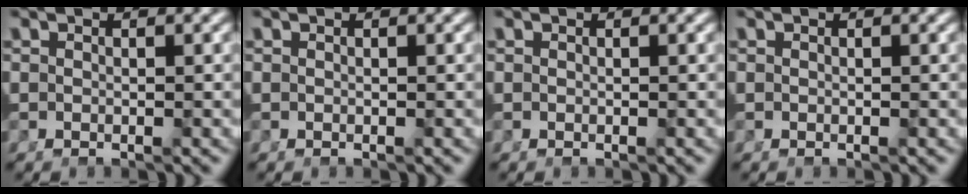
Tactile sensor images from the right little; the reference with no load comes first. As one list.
[{"total": 0.0}, {"total": 0.0}, {"total": 0.0}]